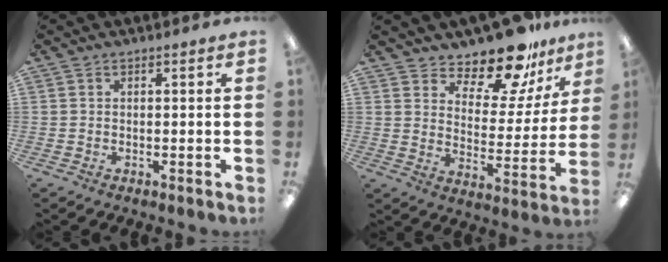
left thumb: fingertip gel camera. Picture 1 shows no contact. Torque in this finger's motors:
{"motor_torque": [0.36, 0.39, -0.30, -0.04, 0.06]}